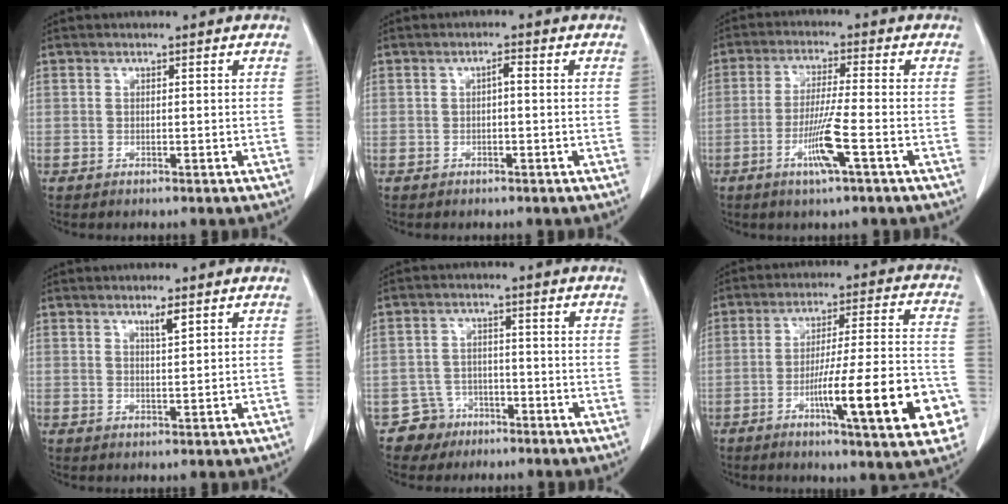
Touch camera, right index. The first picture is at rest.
{"total": 1.2, "force": [0.0, 0.3, 1.2], "torque": [-0.020, 0.004, -0.001]}
{"total": 7.2, "force": [-2.9, -0.4, 6.5], "torque": [-0.126, -0.012, -0.056]}
{"total": 2.0, "force": [1.3, 0.1, 1.5], "torque": [-0.031, -0.004, 0.024]}
{"total": 4.6, "force": [-2.8, 3.6, -0.6], "torque": [0.014, 0.013, -0.047]}
{"total": 18.2, "force": [-6.6, 1.8, 16.9], "torque": [-0.208, 0.007, -0.089]}